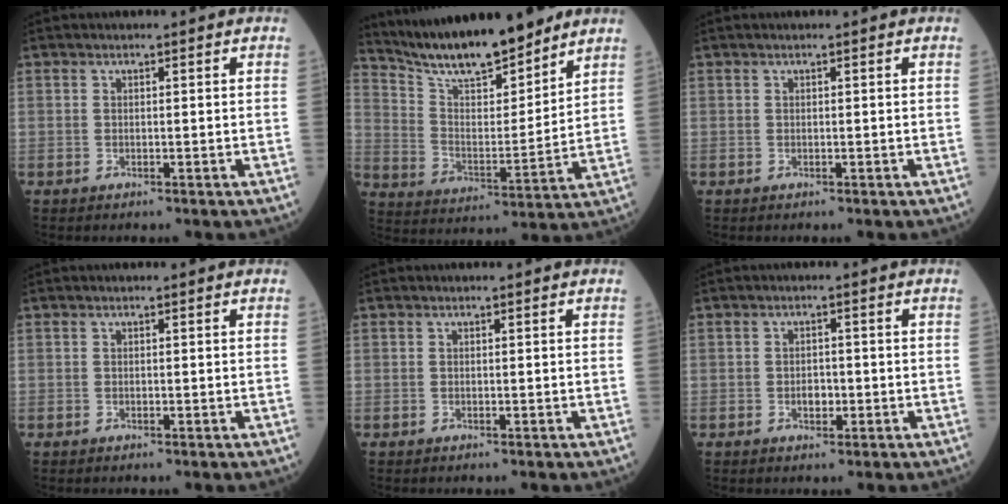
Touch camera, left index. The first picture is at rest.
{"total": 16.0, "force": [13.9, 2.3, 7.5], "torque": [-0.131, -0.006, 0.244]}
{"total": 0.0}
{"total": 0.0}
{"total": 0.0}
{"total": 1.9, "force": [-0.7, 1.2, 1.3], "torque": [-0.019, 0.000, -0.010]}